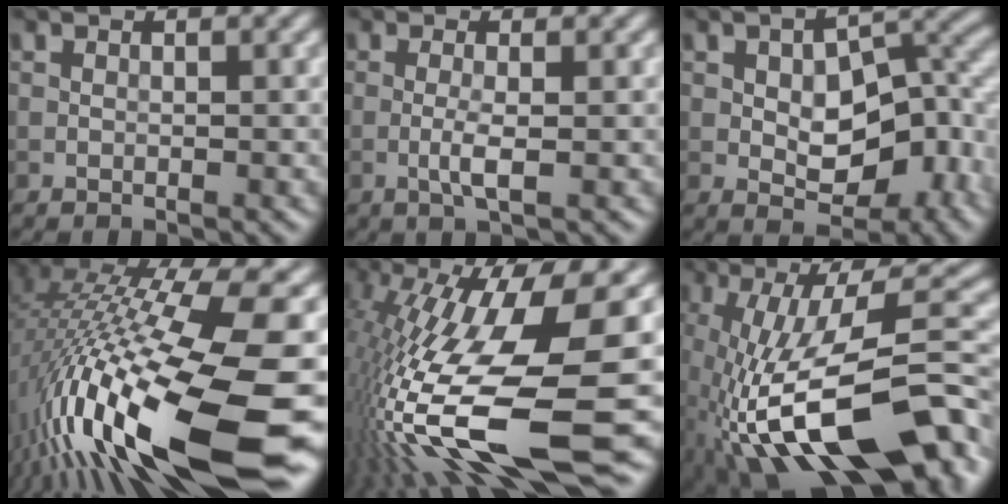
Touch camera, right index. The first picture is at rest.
{"total": 2.0, "force": [-0.4, 0.2, 1.9], "torque": [-0.039, -0.001, -0.013]}
{"total": 9.6, "force": [-1.2, 5.4, 7.9], "torque": [-0.117, 0.002, -0.015]}
{"total": 18.6, "force": [-5.0, 4.0, 17.5], "torque": [-0.336, 0.001, -0.080]}
{"total": 16.9, "force": [-4.0, 4.5, 15.8], "torque": [-0.319, -0.009, -0.066]}
{"total": 15.0, "force": [-5.5, 4.7, 13.1], "torque": [-0.232, 0.012, -0.088]}